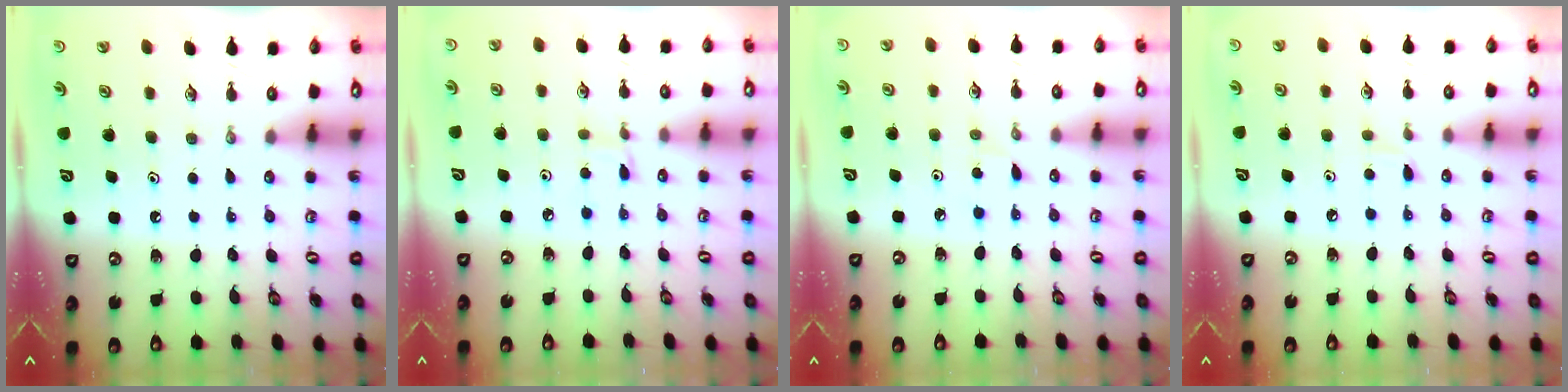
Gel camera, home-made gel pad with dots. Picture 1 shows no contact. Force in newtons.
{"total": 1.5, "press": 1.5, "slide": 0.2}
{"total": 2.9, "press": 2.9, "slide": 0.1}
{"total": 4.1, "press": 4.0, "slide": 0.6}